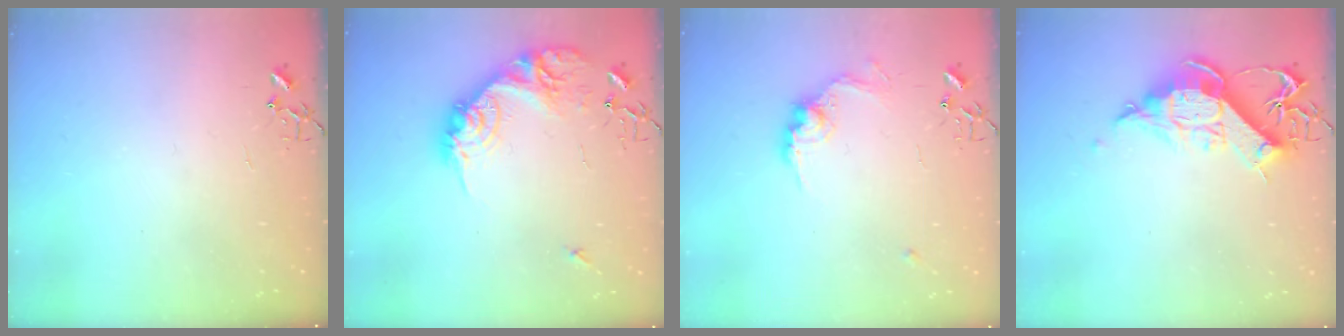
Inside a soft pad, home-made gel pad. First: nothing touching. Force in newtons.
{"total": 18.2, "press": 18.2, "slide": 1.3}
{"total": 11.1, "press": 11.1, "slide": 0.5}
{"total": 13.2, "press": 13.1, "slide": 1.5}